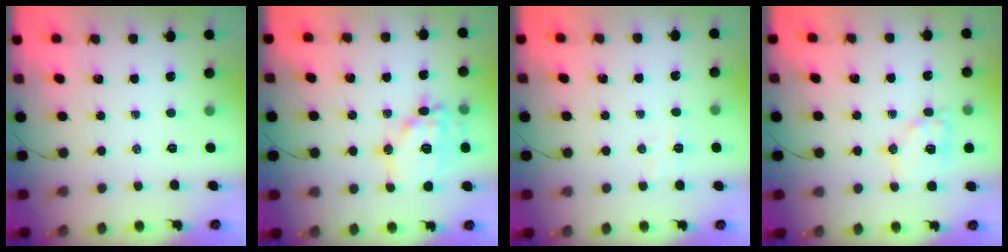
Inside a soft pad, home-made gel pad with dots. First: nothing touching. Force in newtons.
{"total": 15.4, "press": 15.3, "slide": 1.7}
{"total": 3.0, "press": 2.9, "slide": 0.8}
{"total": 11.2, "press": 11.1, "slide": 1.4}